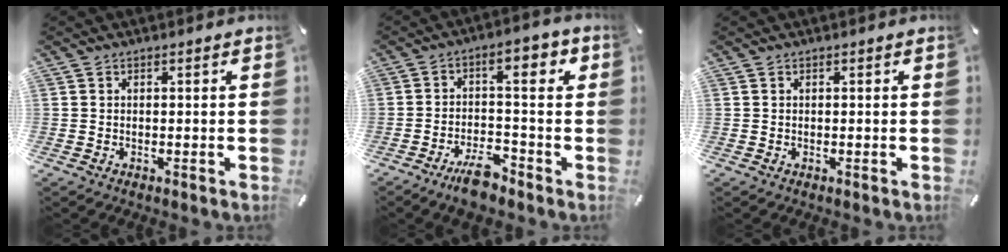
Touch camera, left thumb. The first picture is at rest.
{"total": 10.5, "force": [-4.5, 5.3, 7.9], "torque": [-0.121, 0.038, -0.083]}
{"total": 0.0}